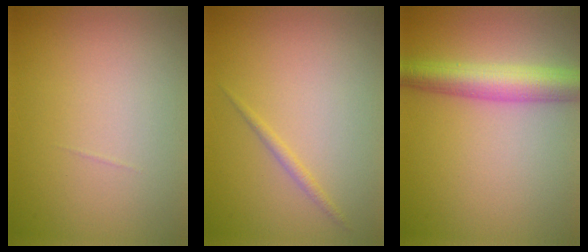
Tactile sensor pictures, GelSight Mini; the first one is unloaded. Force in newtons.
{"total": 0.8, "press": 0.8, "slide": 0.1}
{"total": 5.4, "press": 5.4, "slide": 0.2}